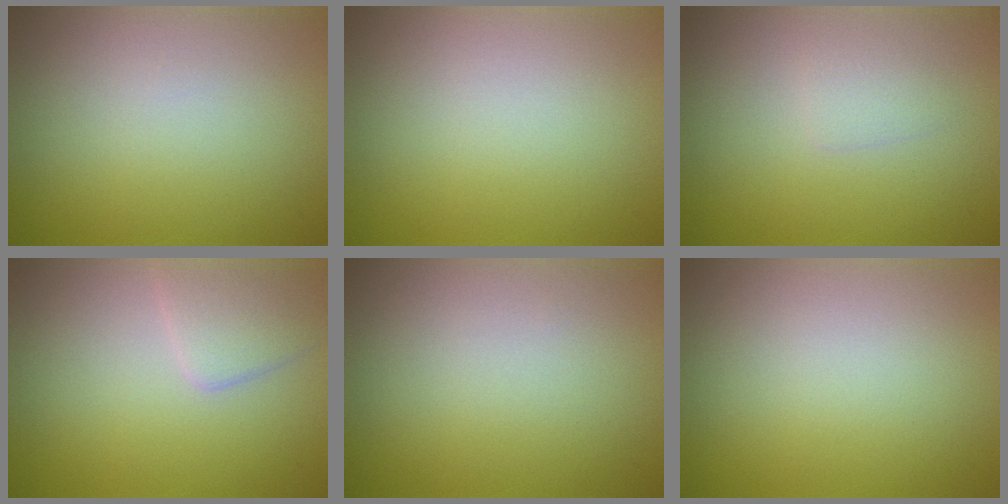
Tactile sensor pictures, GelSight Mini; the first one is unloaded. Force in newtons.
{"total": 0.0}
{"total": 1.0, "press": 1.0, "slide": 0.2}
{"total": 2.5, "press": 2.5, "slide": 0.1}
{"total": 0.0}
{"total": 0.0}